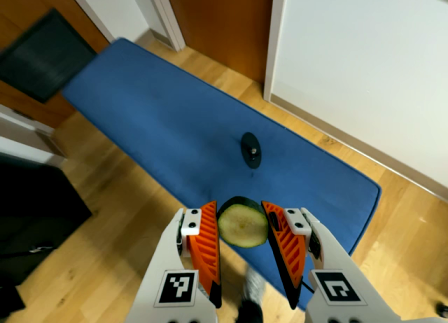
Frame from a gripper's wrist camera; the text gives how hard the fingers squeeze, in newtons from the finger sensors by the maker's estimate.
{"total": 8.6, "left": 7.7, "right": 9.4}